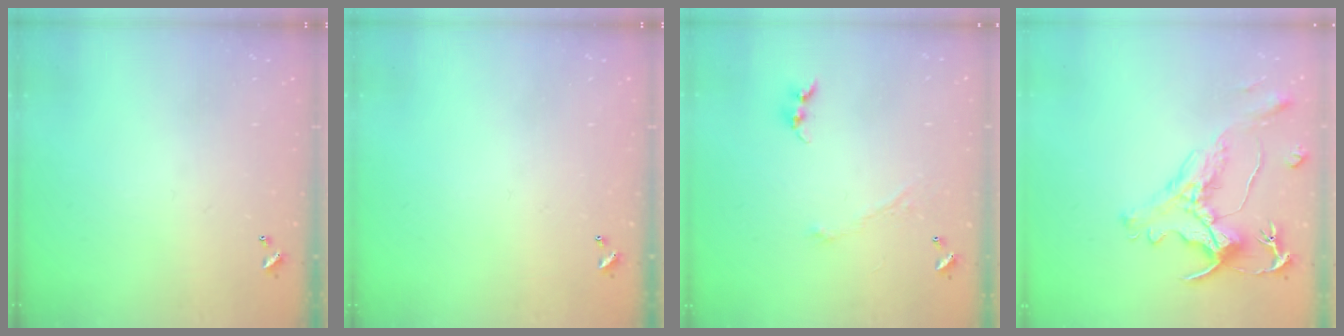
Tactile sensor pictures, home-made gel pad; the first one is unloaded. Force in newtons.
{"total": 0.0}
{"total": 1.1, "press": 1.0, "slide": 0.6}
{"total": 2.8, "press": 2.5, "slide": 1.3}